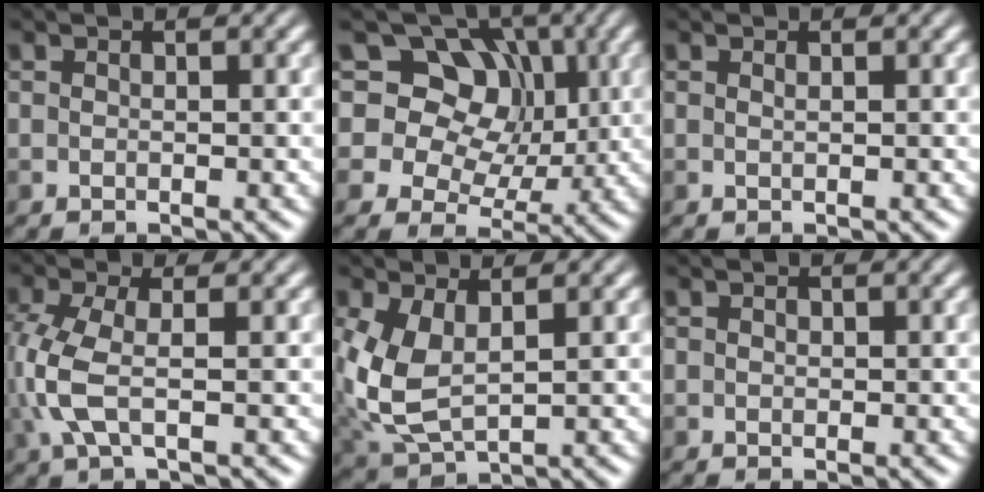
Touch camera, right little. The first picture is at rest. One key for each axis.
{"total": 12.9, "fx": 5.4, "fy": 9.9, "fz": 6.3, "tx": -0.114, "ty": 0.038, "tz": 0.082}
{"total": 0.0}
{"total": 4.2, "fx": -0.5, "fy": 1.6, "fz": 3.9, "tx": -0.110, "ty": 0.002, "tz": -0.009}
{"total": 5.6, "fx": 0.6, "fy": 3.2, "fz": 4.6, "tx": -0.127, "ty": -0.005, "tz": 0.020}
{"total": 0.7, "fx": 0.3, "fy": 0.5, "fz": 0.3, "tx": -0.003, "ty": 0.006, "tz": -0.002}